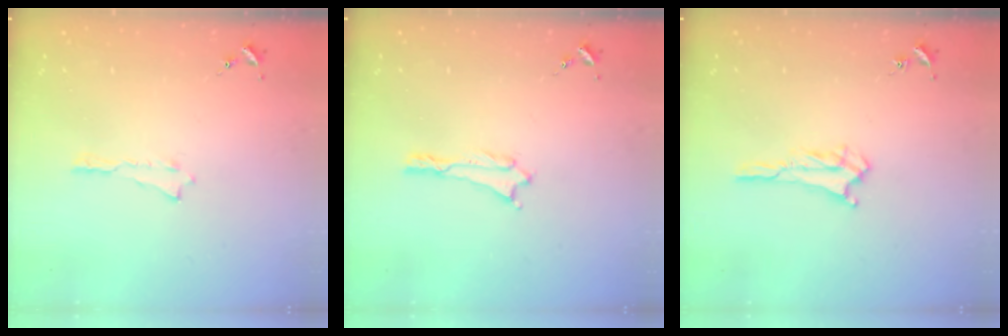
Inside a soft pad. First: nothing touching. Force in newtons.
{"total": 0.0}
{"total": 1.7, "press": 1.7, "slide": 0.2}